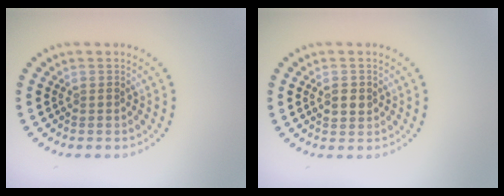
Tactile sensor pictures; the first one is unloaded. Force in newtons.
{"total": 1.5, "press": 1.5, "slide": 0.2}